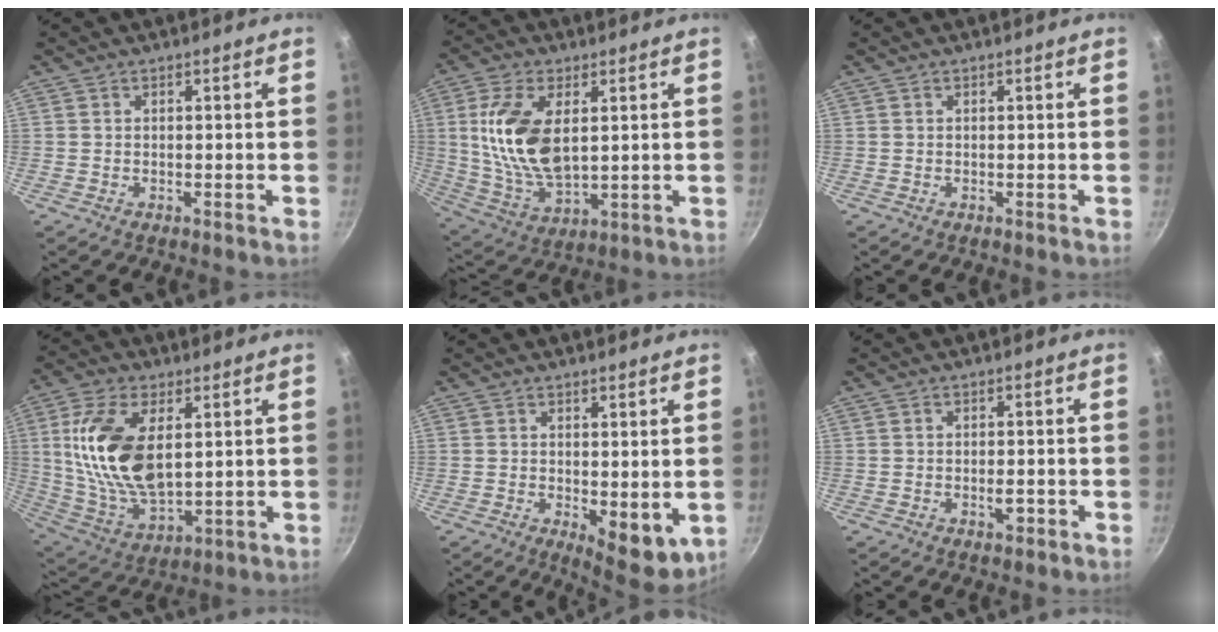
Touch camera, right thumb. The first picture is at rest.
{"total": 15.6, "force": [2.9, 8.1, 13.0], "torque": [-0.259, -0.015, 0.067]}
{"total": 0.0}
{"total": 18.6, "force": [3.7, 9.7, 15.5], "torque": [-0.305, -0.017, 0.078]}
{"total": 7.5, "force": [-1.0, 3.1, 6.8], "torque": [-0.080, -0.021, -0.003]}
{"total": 1.8, "force": [-0.8, 1.0, 1.2], "torque": [-0.014, 0.005, -0.012]}